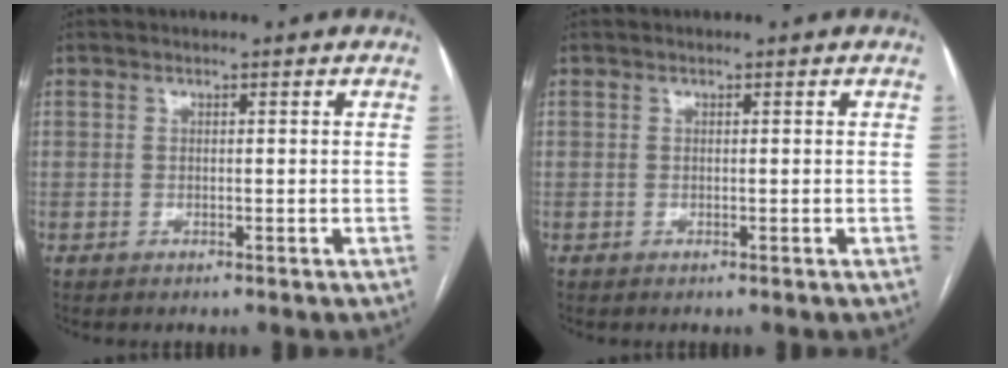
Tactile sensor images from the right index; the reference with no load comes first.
{"total": 0.0}